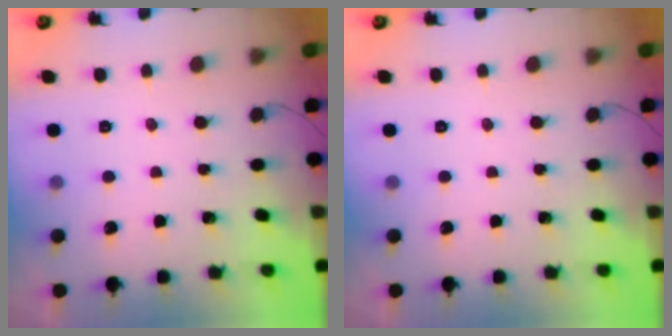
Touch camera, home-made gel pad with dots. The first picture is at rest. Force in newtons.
{"total": 0.0}